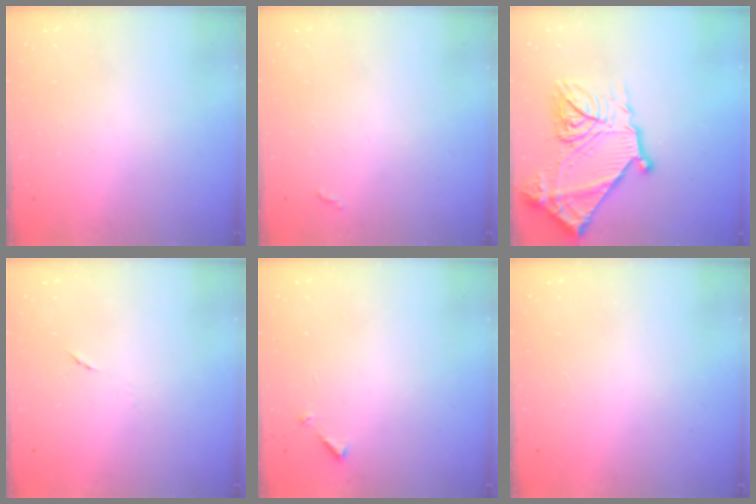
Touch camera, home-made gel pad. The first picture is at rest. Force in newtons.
{"total": 3.2, "press": 3.2, "slide": 0.5}
{"total": 23.5, "press": 23.4, "slide": 1.6}
{"total": 4.3, "press": 4.2, "slide": 1.2}
{"total": 5.0, "press": 4.9, "slide": 0.5}
{"total": 1.5, "press": 1.5, "slide": 0.1}